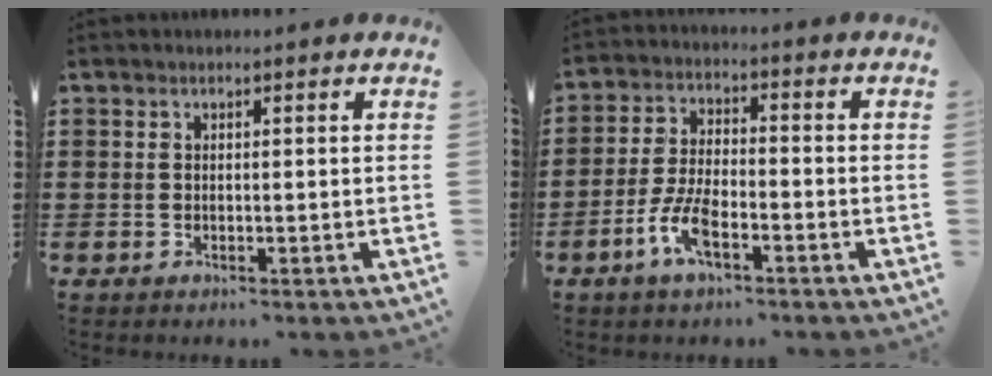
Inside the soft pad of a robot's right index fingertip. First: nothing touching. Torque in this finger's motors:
{"motor_torque": [0.73, 0.39, 0.53, 0.07]}